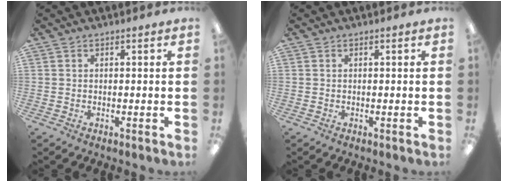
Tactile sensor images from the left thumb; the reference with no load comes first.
{"total": 0.0}